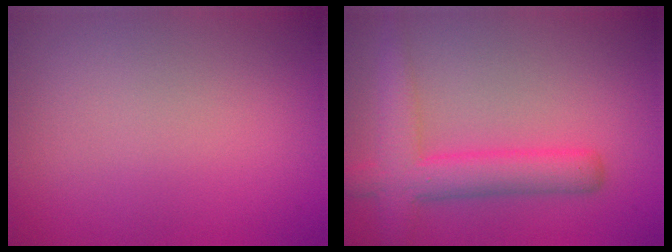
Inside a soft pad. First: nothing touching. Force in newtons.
{"total": 5.0, "press": 5.0, "slide": 0.2}